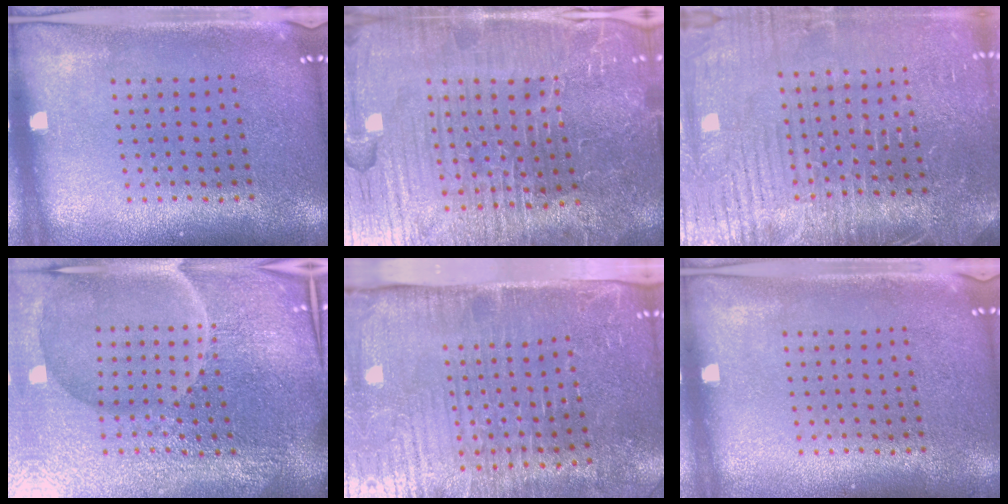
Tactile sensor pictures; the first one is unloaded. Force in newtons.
{"total": 6.2, "press": 5.8, "slide": 2.1}
{"total": 4.1, "press": 3.9, "slide": 1.4}
{"total": 6.9, "press": 6.2, "slide": 3.2}
{"total": 5.0, "press": 4.3, "slide": 2.5}
{"total": 0.0}